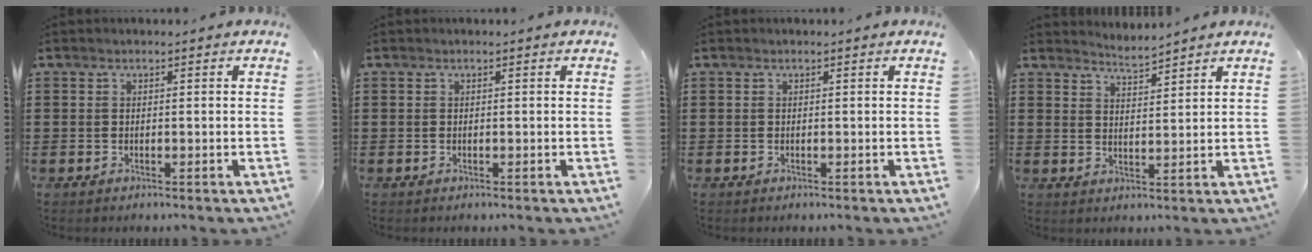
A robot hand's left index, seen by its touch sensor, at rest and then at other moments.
{"total": 0.0}
{"total": 0.0}
{"total": 2.8, "force": [2.7, -0.4, 0.0], "torque": [-0.007, -0.011, 0.050]}